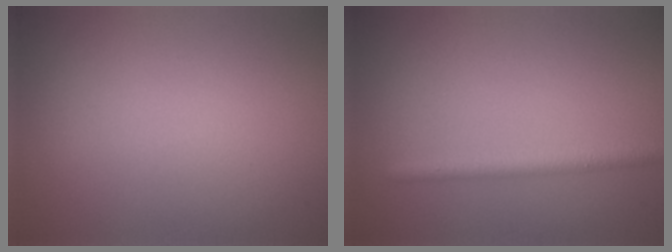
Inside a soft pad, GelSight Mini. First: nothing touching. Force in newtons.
{"total": 2.4, "press": 2.4, "slide": 0.2}